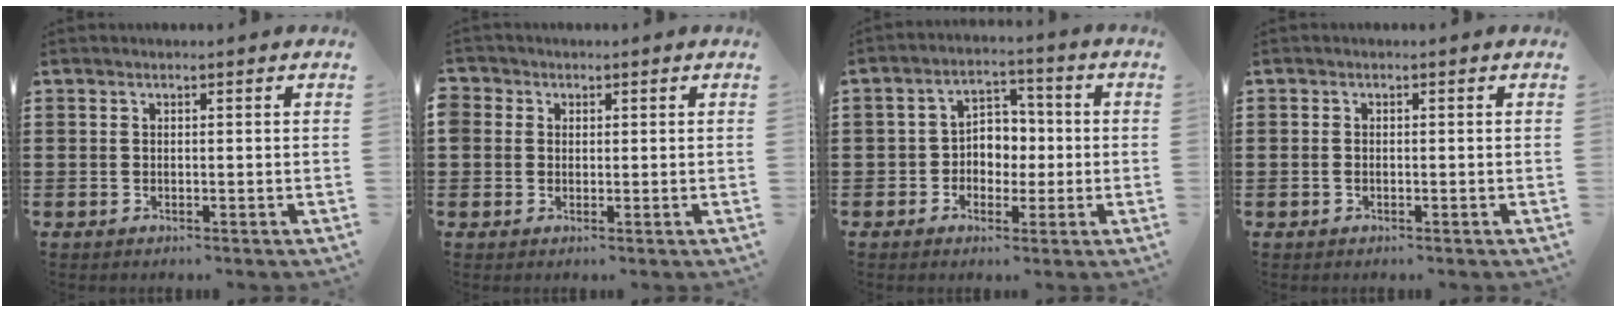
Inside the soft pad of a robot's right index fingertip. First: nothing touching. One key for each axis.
{"total": 1.8, "fx": 0.6, "fy": 1.7, "fz": 0.0, "tx": -0.008, "ty": 0.010, "tz": 0.010}
{"total": 4.7, "fx": -0.8, "fy": 4.1, "fz": 2.2, "tx": -0.046, "ty": 0.012, "tz": -0.021}
{"total": 0.7, "fx": -0.2, "fy": 0.4, "fz": 0.6, "tx": -0.015, "ty": 0.000, "tz": -0.003}